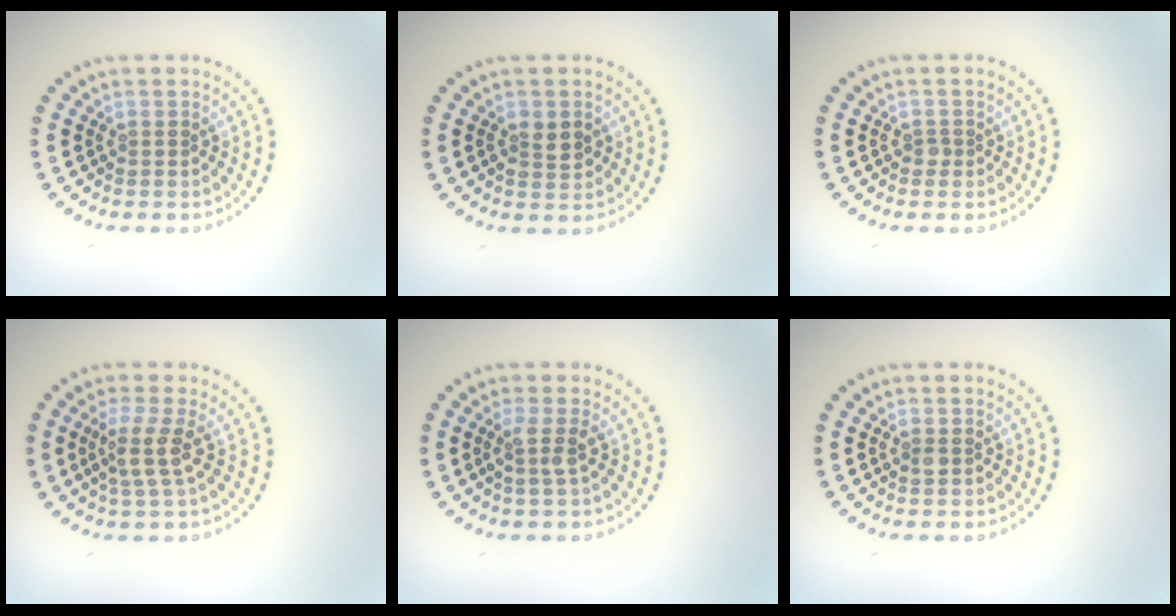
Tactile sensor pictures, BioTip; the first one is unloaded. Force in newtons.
{"total": 2.1, "press": 2.1, "slide": 0.2}
{"total": 0.7, "press": 0.6, "slide": 0.4}
{"total": 3.0, "press": 2.3, "slide": 1.8}
{"total": 1.8, "press": 1.3, "slide": 1.2}
{"total": 0.7, "press": 0.7, "slide": 0.0}